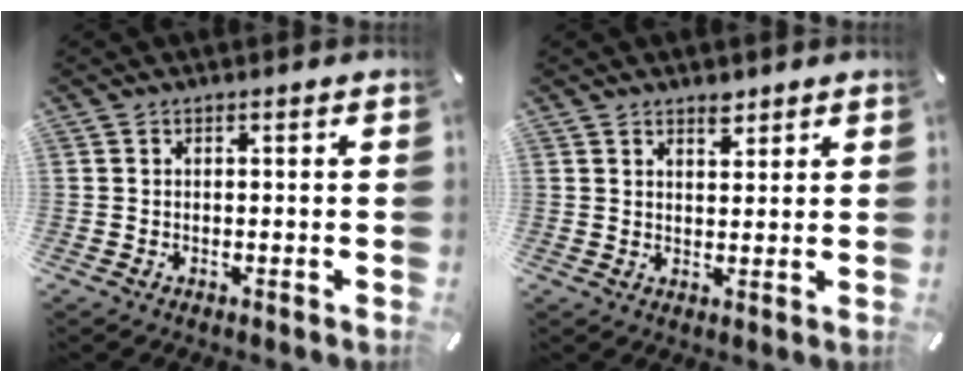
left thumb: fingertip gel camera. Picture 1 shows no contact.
{"total": 3.1, "force": [2.4, 1.8, 1.0], "torque": [0.002, -0.013, 0.040]}